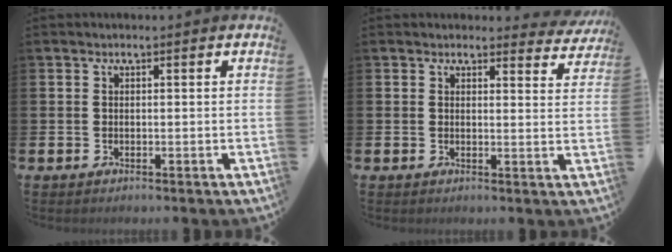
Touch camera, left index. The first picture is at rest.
{"total": 2.4, "force": [2.3, 0.6, 0.2], "torque": [0.007, -0.014, 0.038]}